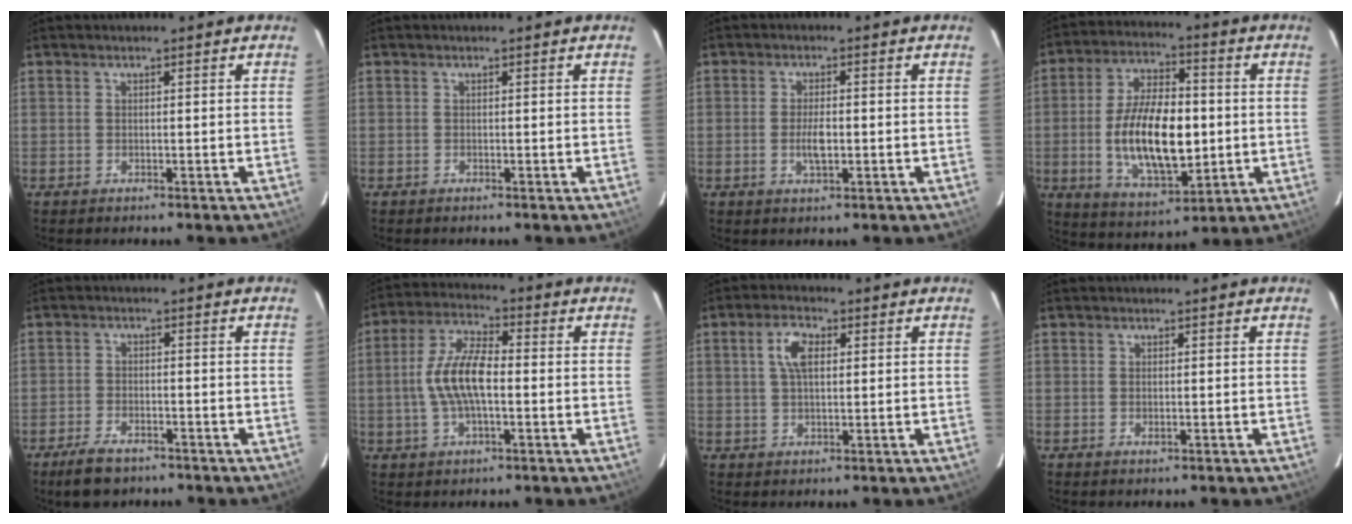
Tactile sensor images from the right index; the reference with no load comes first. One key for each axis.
{"total": 0.0}
{"total": 3.8, "fx": -0.7, "fy": 1.5, "fz": 3.5, "tx": -0.066, "ty": -0.003, "tz": -0.011}
{"total": 17.2, "fx": -1.5, "fy": 8.0, "fz": 15.2, "tx": -0.288, "ty": 0.000, "tz": -0.014}
{"total": 6.1, "fx": -4.6, "fy": 2.6, "fz": 3.0, "tx": -0.079, "ty": -0.003, "tz": -0.080}
{"total": 10.1, "fx": -1.0, "fy": 4.0, "fz": 9.2, "tx": -0.190, "ty": 0.011, "tz": -0.019}
{"total": 5.0, "fx": 1.4, "fy": 2.5, "fz": 4.1, "tx": -0.077, "ty": 0.012, "tz": 0.026}
{"total": 0.9, "fx": 0.0, "fy": 0.5, "fz": 0.7, "tx": -0.014, "ty": 0.000, "tz": 0.000}